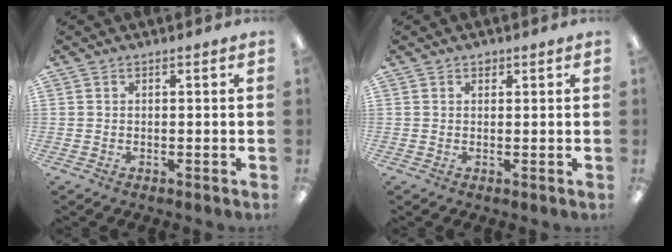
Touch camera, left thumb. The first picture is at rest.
{"total": 0.9, "force": [0.6, 0.6, 0.1], "torque": [0.004, -0.002, 0.009]}